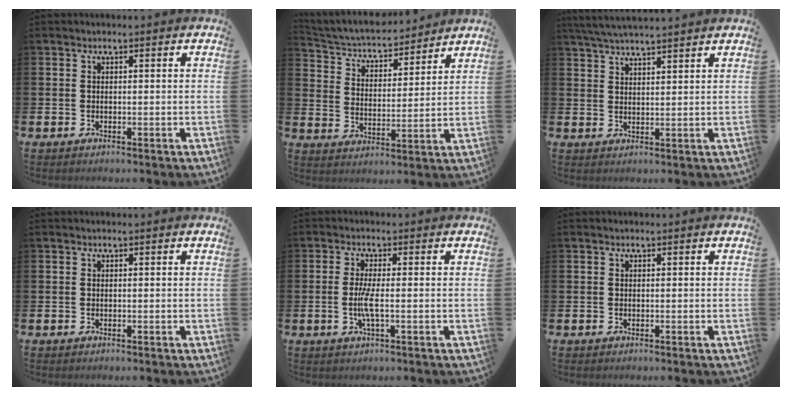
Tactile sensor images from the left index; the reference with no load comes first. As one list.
[{"total": 5.2, "force": [4.9, 1.5, 1.0], "torque": [-0.049, -0.041, 0.078]}, {"total": 4.3, "force": [4.1, -0.1, 1.1], "torque": [-0.034, -0.011, 0.076]}, {"total": 0.0}, {"total": 3.0, "force": [-0.5, 0.5, 2.9], "torque": [-0.063, -0.003, -0.012]}, {"total": 0.0}]